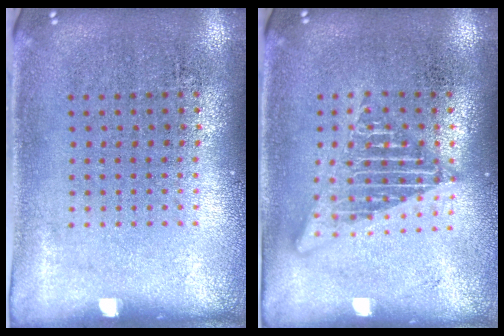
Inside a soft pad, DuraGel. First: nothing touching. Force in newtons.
{"total": 2.3, "press": 2.3, "slide": 0.1}